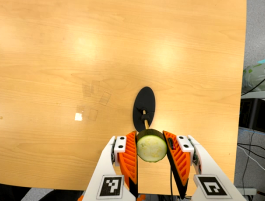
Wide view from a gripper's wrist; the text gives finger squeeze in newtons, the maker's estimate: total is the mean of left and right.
{"total": 12.0, "left": 12.4, "right": 11.7}